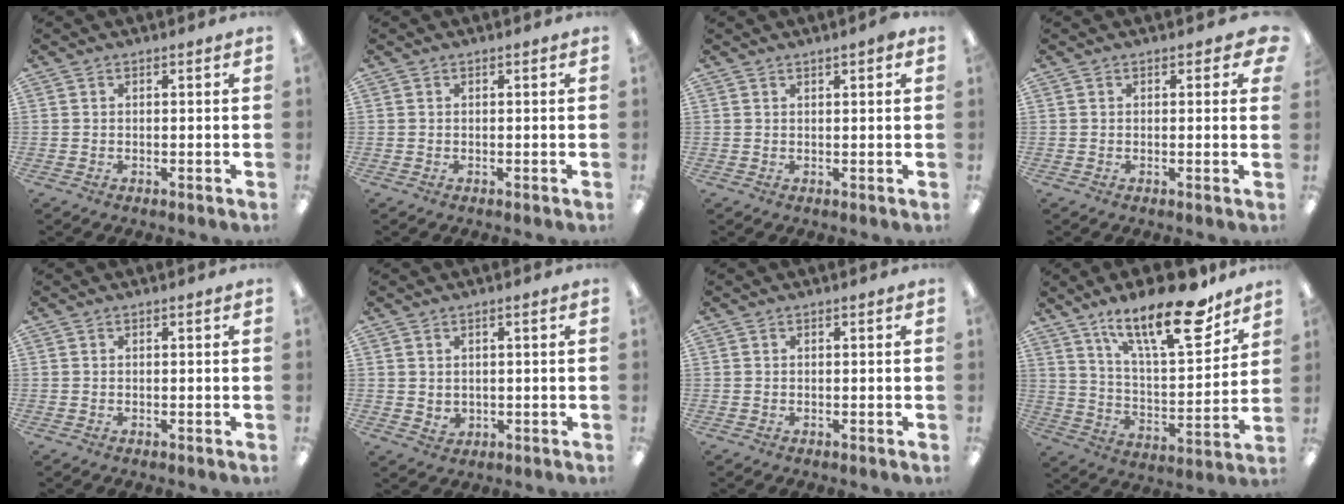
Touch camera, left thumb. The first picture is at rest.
{"total": 0.0}
{"total": 2.0, "force": [1.3, 0.4, 1.4], "torque": [-0.022, 0.000, 0.020]}
{"total": 1.7, "force": [0.7, 0.9, 1.3], "torque": [-0.011, -0.003, 0.008]}
{"total": 0.0}
{"total": 2.0, "force": [0.9, 1.7, 0.7], "torque": [-0.008, -0.003, 0.015]}
{"total": 0.0}
{"total": 22.3, "force": [15.2, 6.9, 14.8], "torque": [-0.236, -0.086, 0.250]}